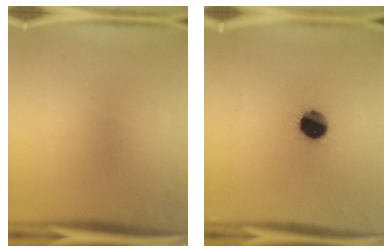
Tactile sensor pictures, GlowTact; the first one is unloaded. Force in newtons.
{"total": 10.4}